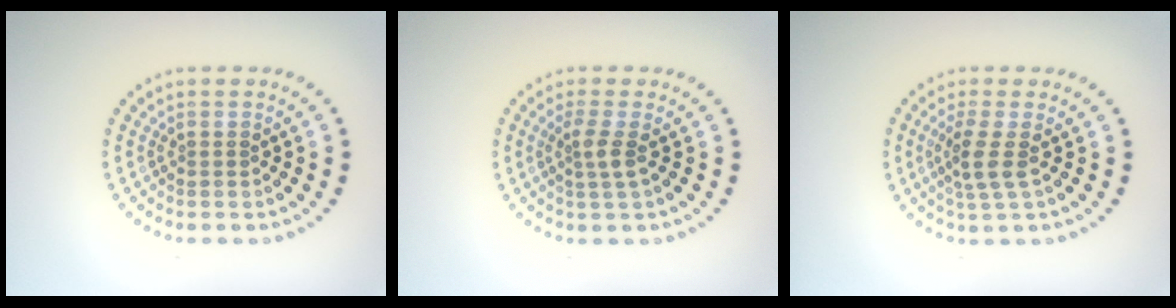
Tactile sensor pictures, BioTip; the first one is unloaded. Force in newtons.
{"total": 1.9, "press": 1.4, "slide": 1.2}
{"total": 2.5, "press": 1.9, "slide": 1.6}